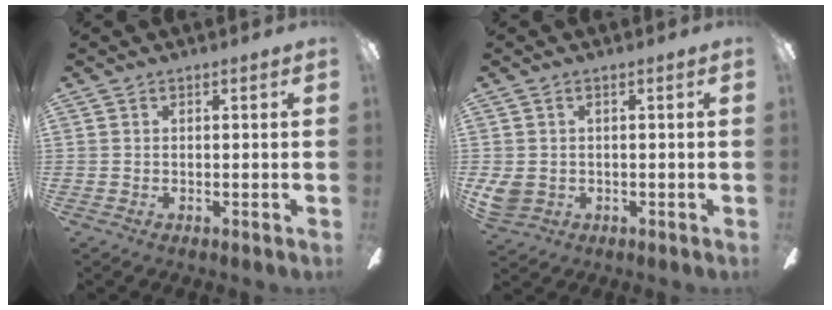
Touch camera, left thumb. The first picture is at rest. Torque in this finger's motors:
{"motor_torque": [-0.25, 0.33, 0.31, -0.28, 0.04]}